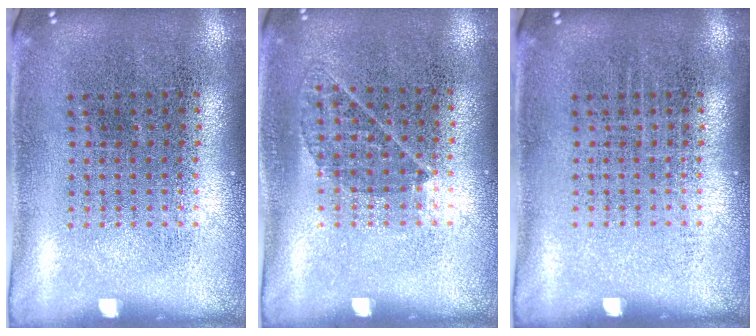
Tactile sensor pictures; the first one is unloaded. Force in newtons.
{"total": 0.8, "press": 0.6, "slide": 0.4}
{"total": 0.0}